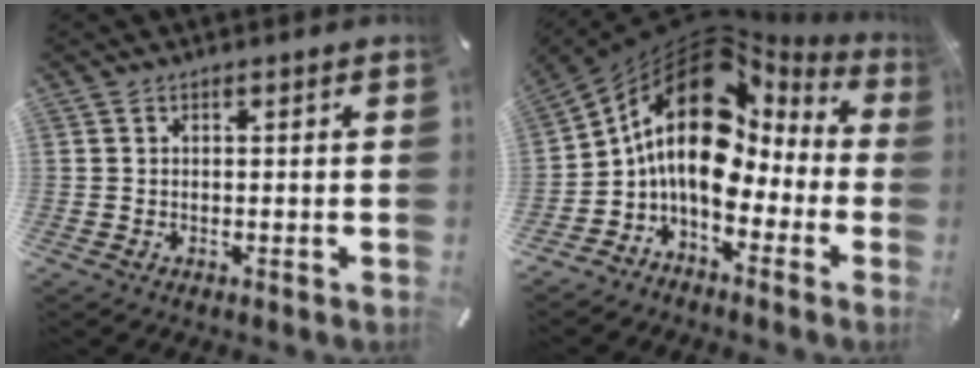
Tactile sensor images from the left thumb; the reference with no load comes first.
{"total": 17.8, "force": [3.1, 11.8, 12.9], "torque": [-0.238, -0.022, 0.043]}